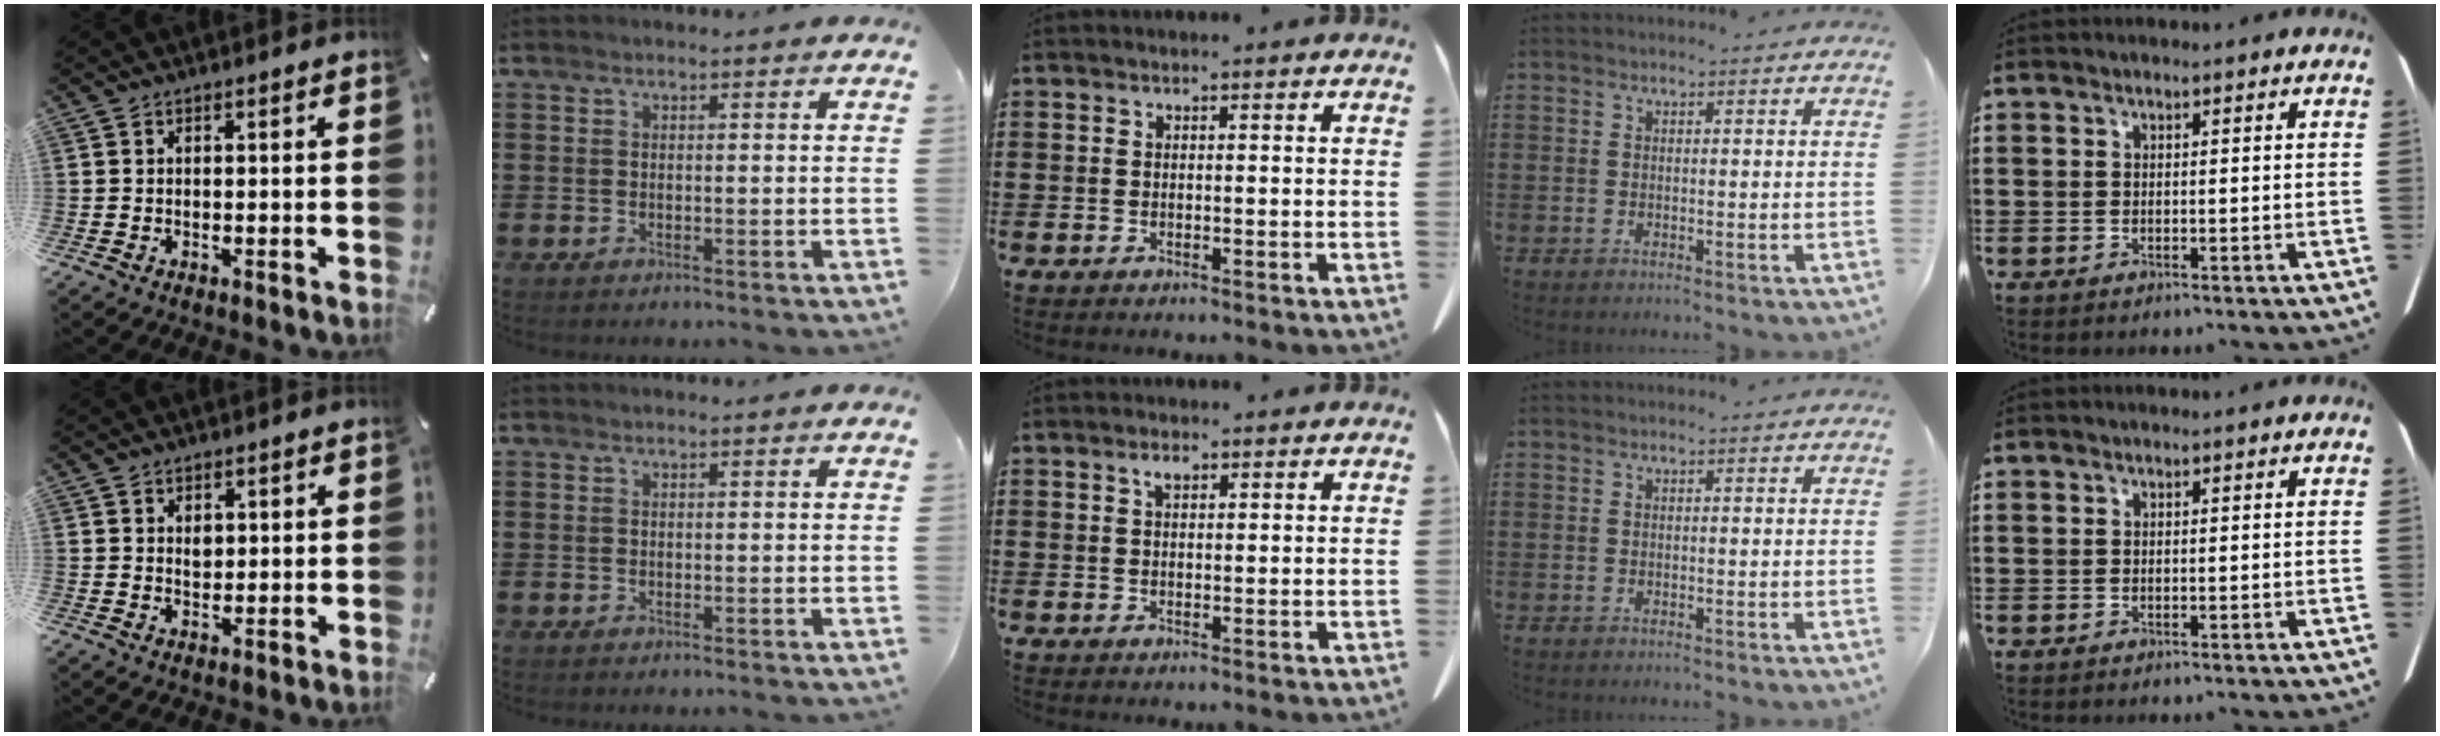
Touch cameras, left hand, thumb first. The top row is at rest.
{"thumb": {"total": 2.4, "force": [1.0, 1.9, 1.1], "torque": [0.002, -0.008, 0.013]}, "middle": {"total": 1.7, "force": [0.9, 0.8, 1.2], "torque": [-0.020, 0.001, 0.014]}}